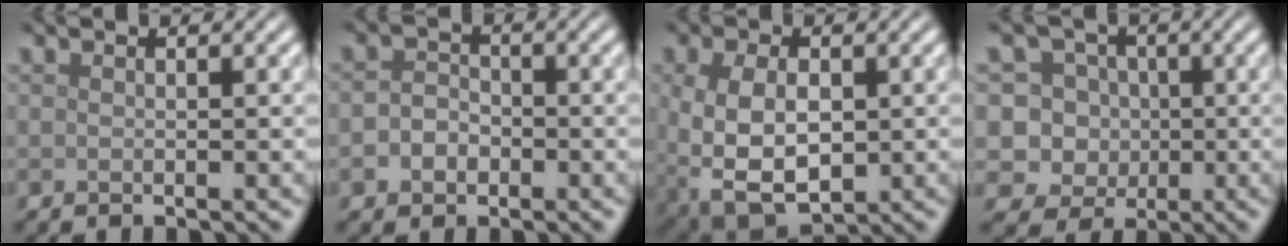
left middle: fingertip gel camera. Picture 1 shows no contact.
{"total": 2.3, "force": [-0.8, 1.9, 1.1], "torque": [-0.012, 0.000, -0.022]}
{"total": 8.0, "force": [-0.6, 5.2, 6.0], "torque": [-0.138, -0.021, 0.005]}
{"total": 6.6, "force": [0.4, 6.3, 2.1], "torque": [-0.033, 0.026, -0.017]}